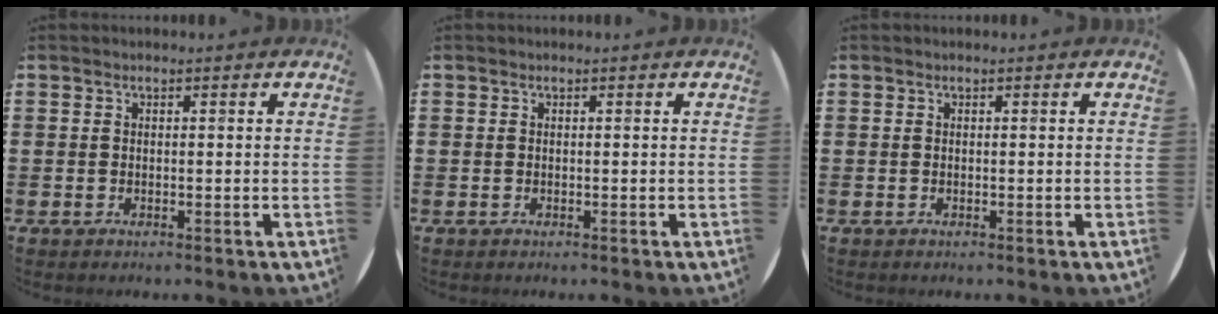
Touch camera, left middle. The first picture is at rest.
{"total": 0.0}
{"total": 0.0}